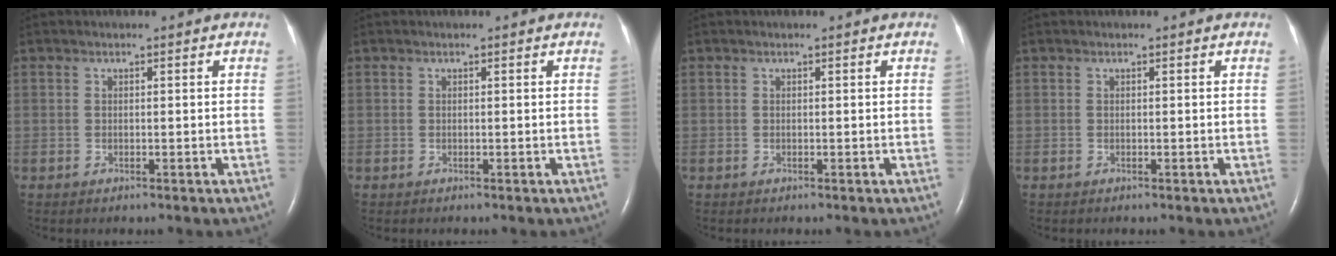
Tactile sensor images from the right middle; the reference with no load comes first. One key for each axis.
{"total": 0.0}
{"total": 0.0}
{"total": 0.0}